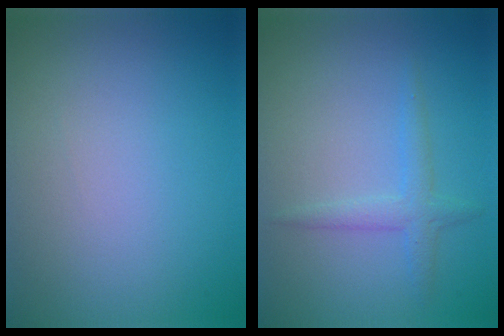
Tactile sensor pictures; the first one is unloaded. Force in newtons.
{"total": 1.8, "press": 1.7, "slide": 0.1}